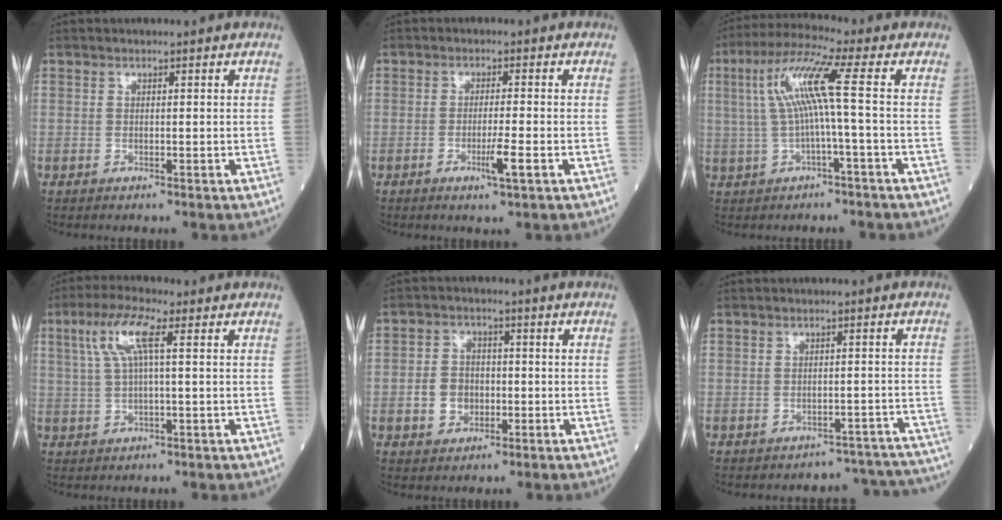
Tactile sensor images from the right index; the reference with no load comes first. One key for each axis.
{"total": 3.5, "fx": -1.3, "fy": -0.2, "fz": 3.2, "tx": -0.057, "ty": -0.006, "tz": -0.020}
{"total": 8.5, "fx": 0.6, "fy": -0.7, "fz": 8.5, "tx": -0.174, "ty": 0.028, "tz": 0.019}
{"total": 6.2, "fx": 2.1, "fy": 0.7, "fz": 5.8, "tx": -0.127, "ty": 0.023, "tz": 0.046}
{"total": 4.9, "fx": -1.2, "fy": 4.0, "fz": 2.5, "tx": -0.057, "ty": 0.009, "tz": -0.017}
{"total": 9.7, "fx": -9.3, "fy": 2.7, "fz": -1.1, "tx": 0.032, "ty": 0.045, "tz": -0.094}